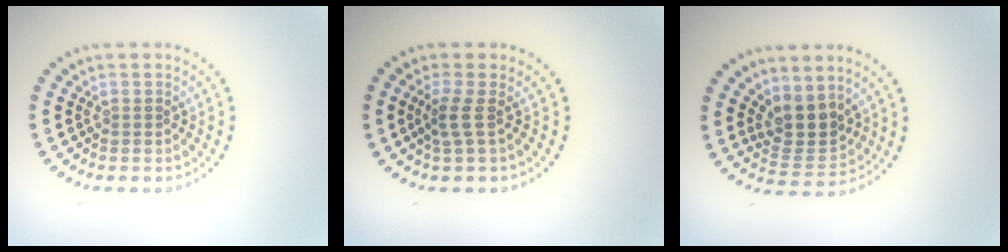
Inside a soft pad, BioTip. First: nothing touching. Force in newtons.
{"total": 1.7, "press": 1.2, "slide": 1.3}
{"total": 3.5, "press": 2.9, "slide": 2.0}